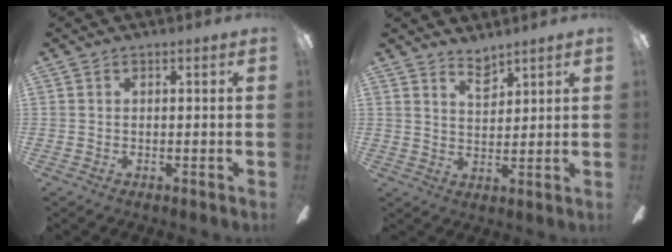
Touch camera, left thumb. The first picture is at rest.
{"total": 4.5, "force": [4.0, 1.5, 1.5], "torque": [-0.022, -0.023, 0.070]}